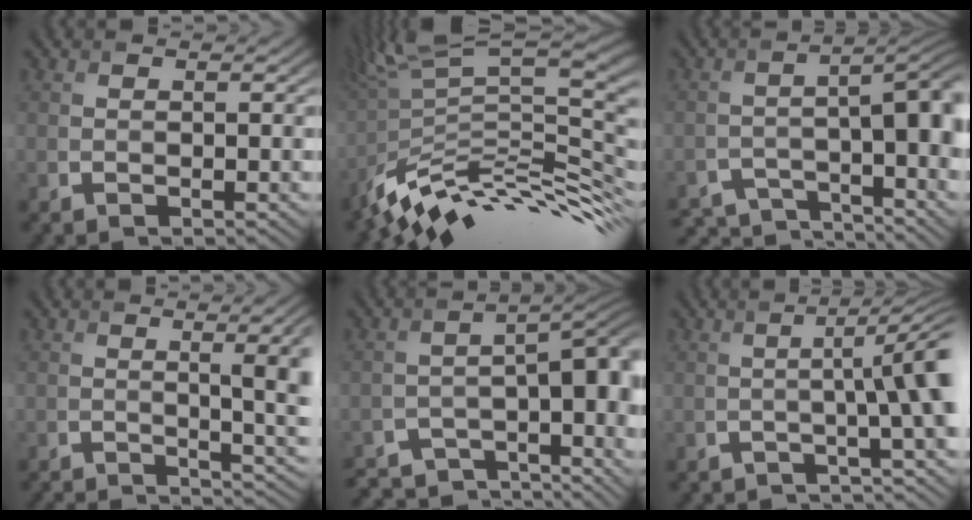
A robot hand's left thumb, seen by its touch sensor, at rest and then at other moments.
{"total": 12.7, "force": [-3.8, 3.6, 11.6], "torque": [-0.202, 0.022, -0.074]}
{"total": 8.2, "force": [-5.4, 2.1, 5.7], "torque": [-0.082, -0.006, -0.079]}
{"total": 9.9, "force": [-1.1, 3.3, 9.2], "torque": [-0.086, 0.002, -0.013]}
{"total": 10.7, "force": [-7.9, 3.7, 6.2], "torque": [-0.096, -0.014, -0.107]}
{"total": 7.5, "force": [-1.9, 1.3, 7.1], "torque": [-0.076, 0.006, -0.026]}